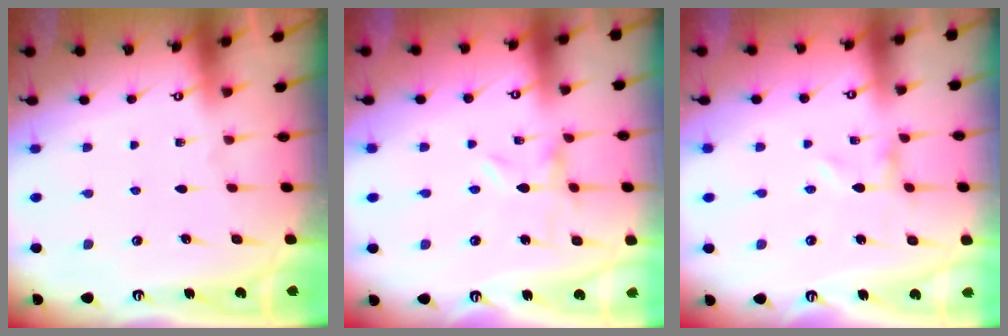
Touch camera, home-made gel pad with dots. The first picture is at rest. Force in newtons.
{"total": 0.0}
{"total": 0.0}